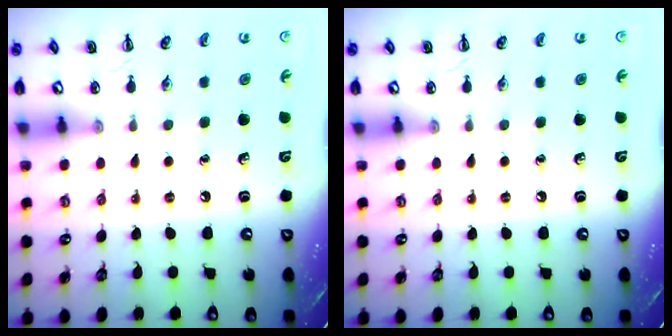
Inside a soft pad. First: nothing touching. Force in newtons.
{"total": 0.0}